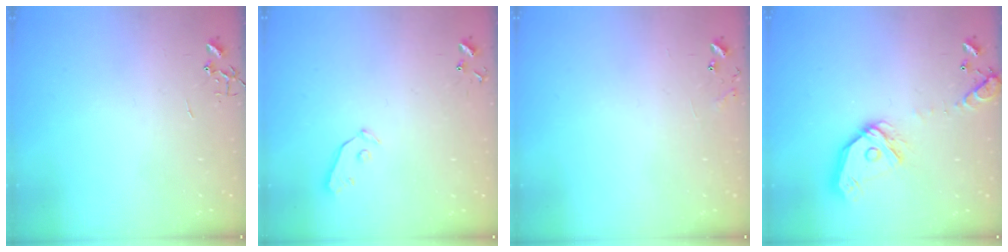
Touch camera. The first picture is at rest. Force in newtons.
{"total": 3.2, "press": 3.2, "slide": 0.4}
{"total": 7.0, "press": 7.0, "slide": 0.5}
{"total": 15.9, "press": 15.7, "slide": 2.2}